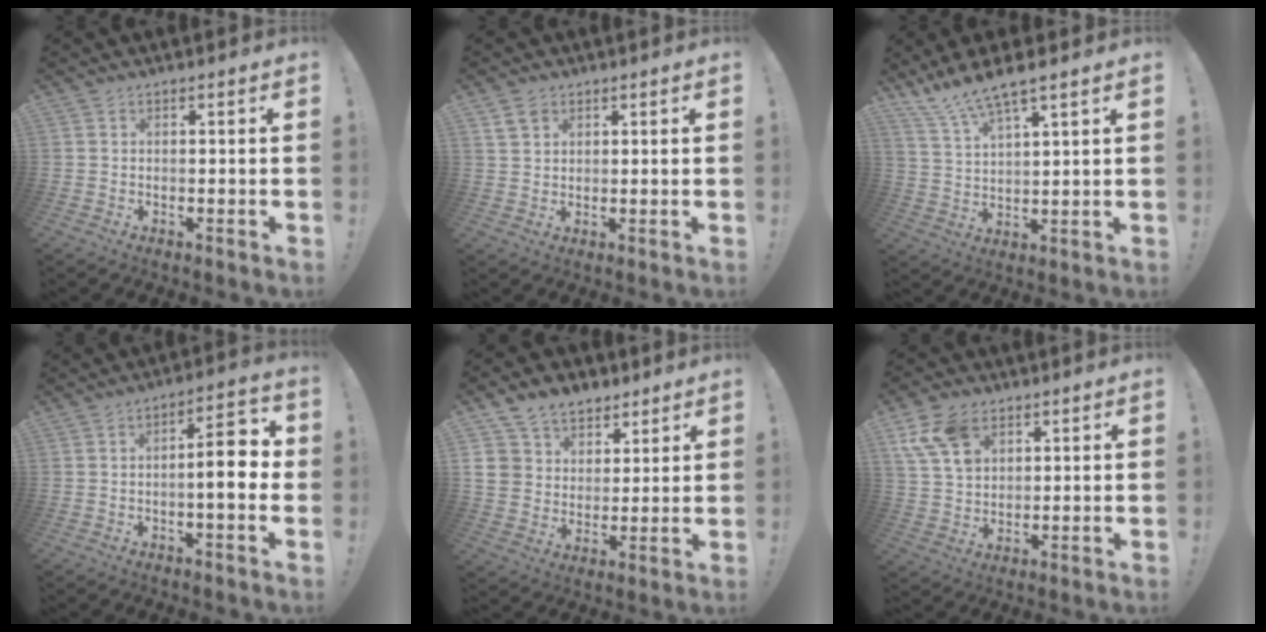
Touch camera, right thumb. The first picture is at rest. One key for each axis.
{"total": 3.7, "fx": 2.4, "fy": 2.6, "fz": 1.3, "tx": -0.017, "ty": -0.009, "tz": 0.045}
{"total": 8.2, "fx": 7.1, "fy": 0.2, "fz": 4.0, "tx": -0.090, "ty": -0.039, "tz": 0.129}
{"total": 9.9, "fx": -0.6, "fy": 3.0, "fz": 9.4, "tx": -0.128, "ty": 0.008, "tz": -0.014}
{"total": 11.0, "fx": 6.6, "fy": 8.4, "fz": 2.9, "tx": -0.046, "ty": -0.042, "tz": 0.134}
{"total": 11.9, "fx": 6.1, "fy": 8.1, "fz": 6.2, "tx": -0.127, "ty": -0.021, "tz": 0.122}